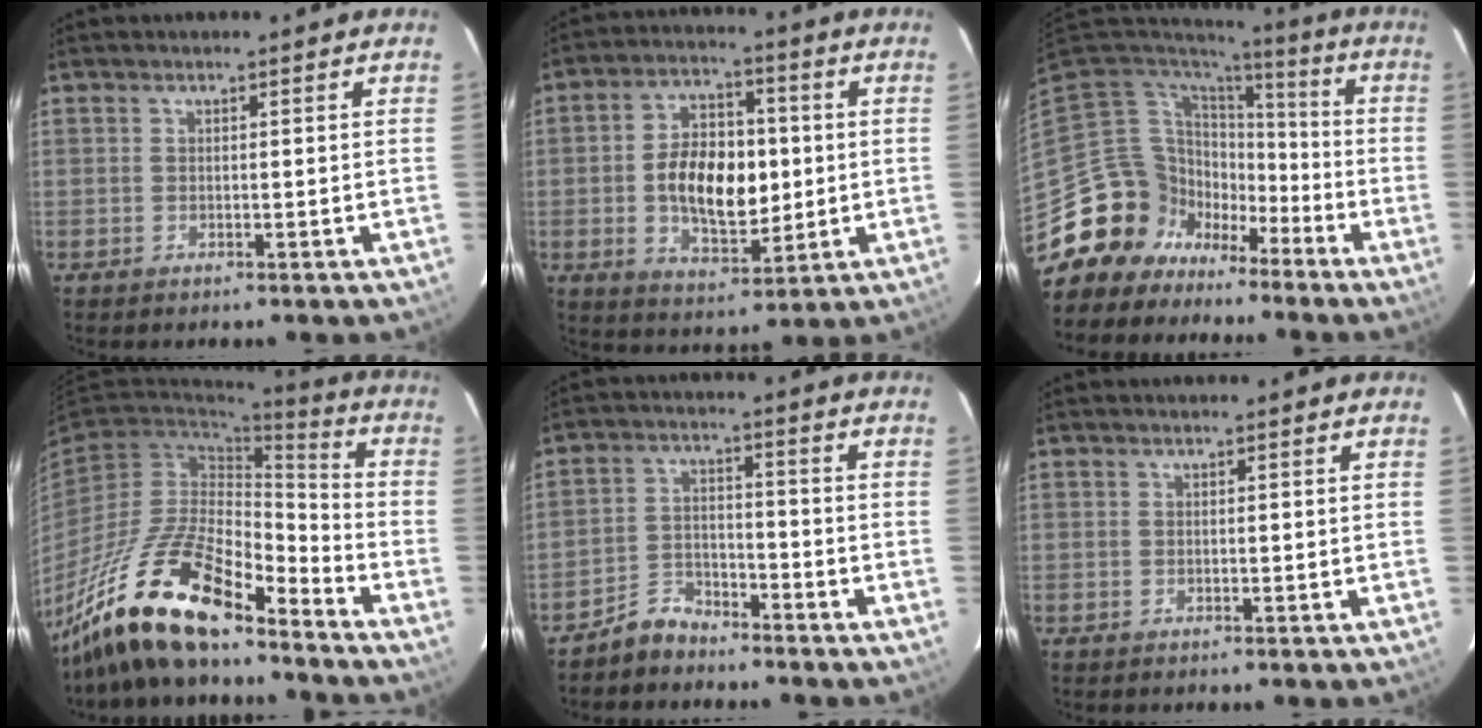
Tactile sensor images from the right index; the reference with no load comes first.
{"total": 13.5, "force": [-0.6, 7.8, 11.0], "torque": [-0.202, 0.013, -0.001]}
{"total": 14.8, "force": [-9.0, 11.5, 2.5], "torque": [-0.083, 0.037, -0.150]}
{"total": 19.5, "force": [-15.1, 5.5, 11.0], "torque": [-0.225, -0.016, -0.280]}
{"total": 5.5, "force": [-4.8, 2.5, 0.8], "torque": [-0.026, 0.018, -0.085]}
{"total": 0.0}